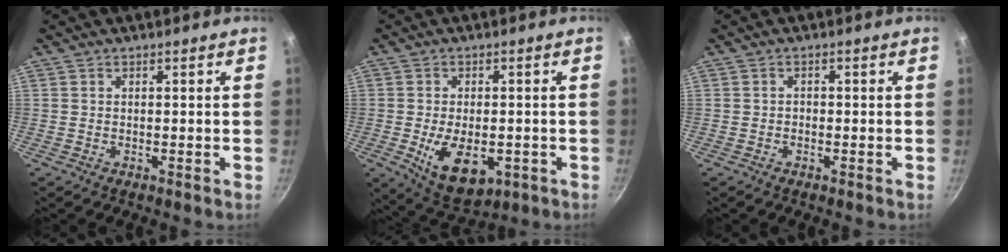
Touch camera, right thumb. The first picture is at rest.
{"total": 10.8, "force": [-3.0, 6.1, 8.4], "torque": [-0.121, -0.002, -0.031]}
{"total": 0.8, "force": [-0.3, 0.6, 0.3], "torque": [0.002, 0.005, -0.008]}